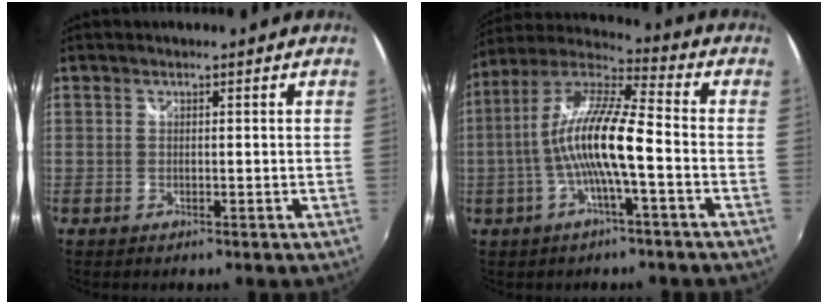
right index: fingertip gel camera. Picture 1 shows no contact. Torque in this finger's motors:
{"motor_torque": [1.53, -0.61, 1.05, 0.21]}